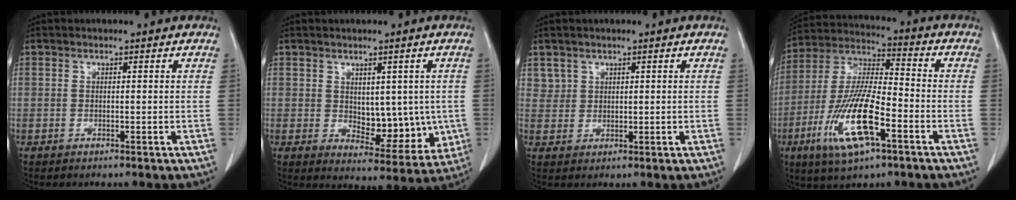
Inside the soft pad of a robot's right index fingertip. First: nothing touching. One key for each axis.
{"total": 9.0, "fx": 0.0, "fy": 5.2, "fz": 7.3, "tx": -0.077, "ty": -0.003, "tz": 0.020}
{"total": 2.2, "fx": 1.4, "fy": 1.7, "fz": -0.1, "tx": 0.019, "ty": 0.005, "tz": 0.021}
{"total": 15.4, "fx": -6.2, "fy": 3.4, "fz": 13.7, "tx": -0.282, "ty": -0.013, "tz": -0.112}